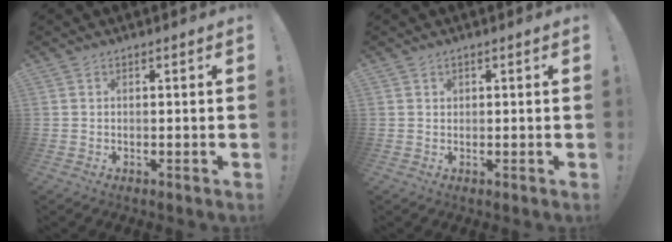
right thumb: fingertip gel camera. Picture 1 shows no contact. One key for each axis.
{"total": 0.8, "fx": 0.4, "fy": 0.7, "fz": 0.0, "tx": 0.007, "ty": -0.002, "tz": 0.007}